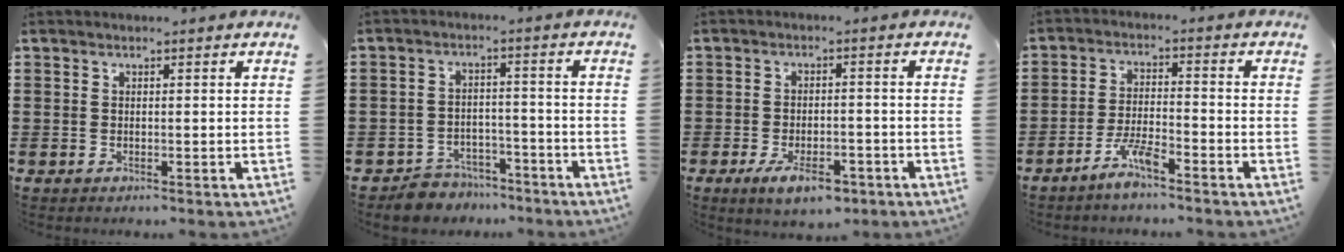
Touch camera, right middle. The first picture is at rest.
{"total": 4.9, "force": [-4.7, 1.3, -0.1], "torque": [-0.004, 0.010, -0.098]}
{"total": 5.4, "force": [-3.5, 2.1, 3.5], "torque": [-0.065, 0.004, -0.065]}
{"total": 5.1, "force": [-4.0, 0.6, 3.2], "torque": [-0.075, 0.000, -0.078]}